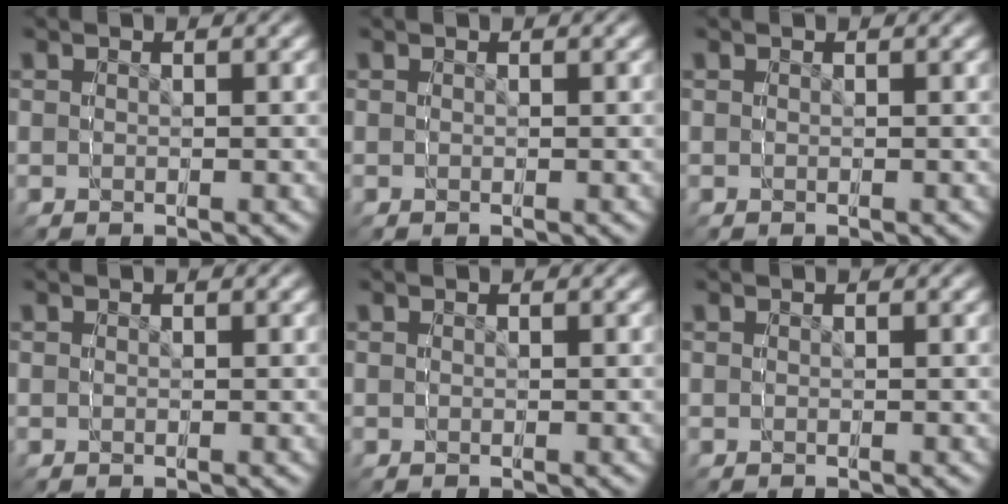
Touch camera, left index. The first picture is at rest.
{"total": 0.0}
{"total": 0.0}
{"total": 0.0}
{"total": 0.0}
{"total": 0.0}